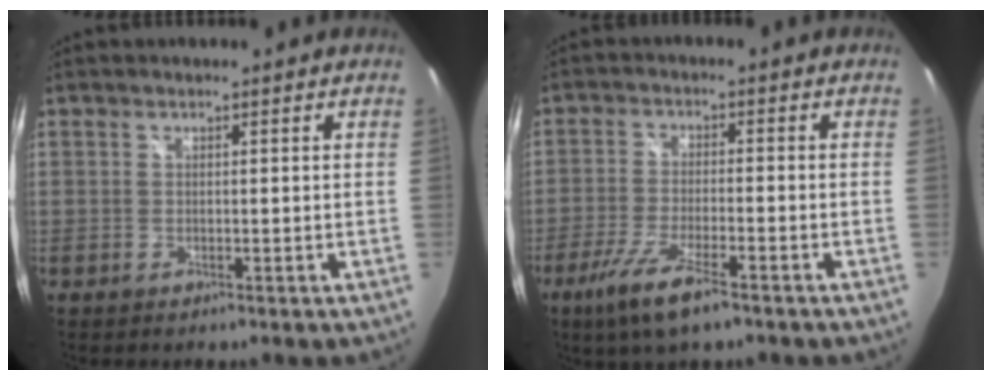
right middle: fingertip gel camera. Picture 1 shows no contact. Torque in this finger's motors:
{"motor_torque": [1.14, -0.99, 0.53, 0.15]}